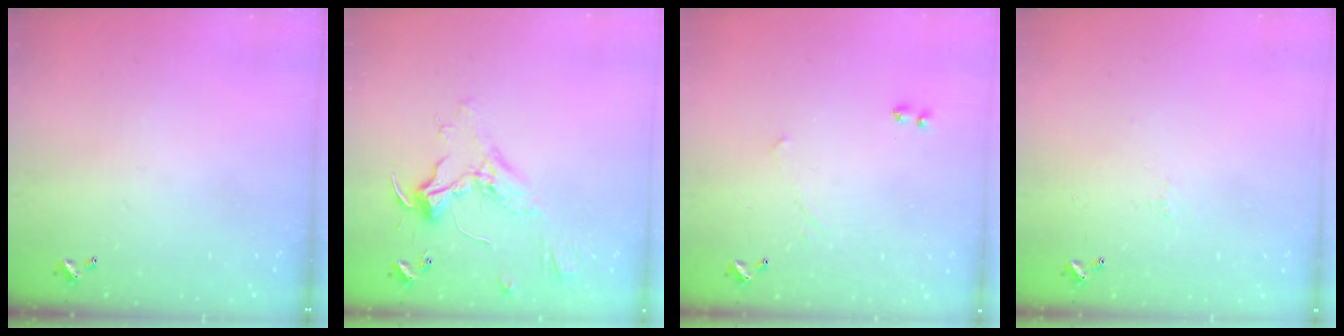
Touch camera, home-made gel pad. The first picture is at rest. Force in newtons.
{"total": 2.3, "press": 2.2, "slide": 0.8}
{"total": 1.7, "press": 1.7, "slide": 0.4}
{"total": 0.6, "press": 0.4, "slide": 0.5}